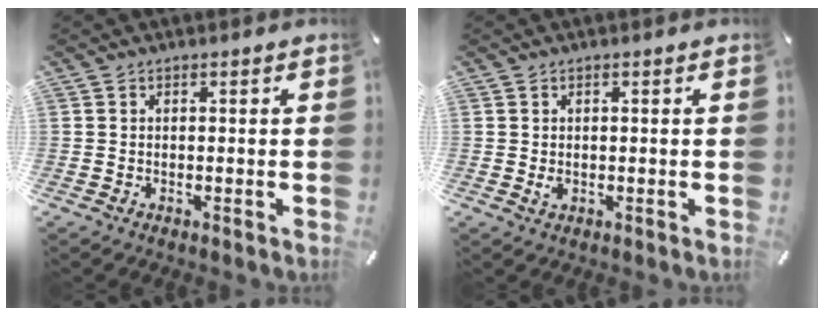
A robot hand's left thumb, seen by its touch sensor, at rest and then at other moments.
{"total": 1.0, "force": [0.0, 0.6, 0.7], "torque": [-0.015, 0.002, -0.001]}